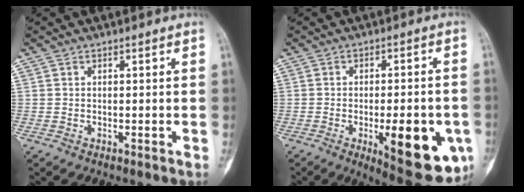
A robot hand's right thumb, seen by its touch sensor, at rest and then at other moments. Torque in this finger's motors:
{"motor_torque": [1.97, 1.68, 1.24, -0.56, 0.38]}